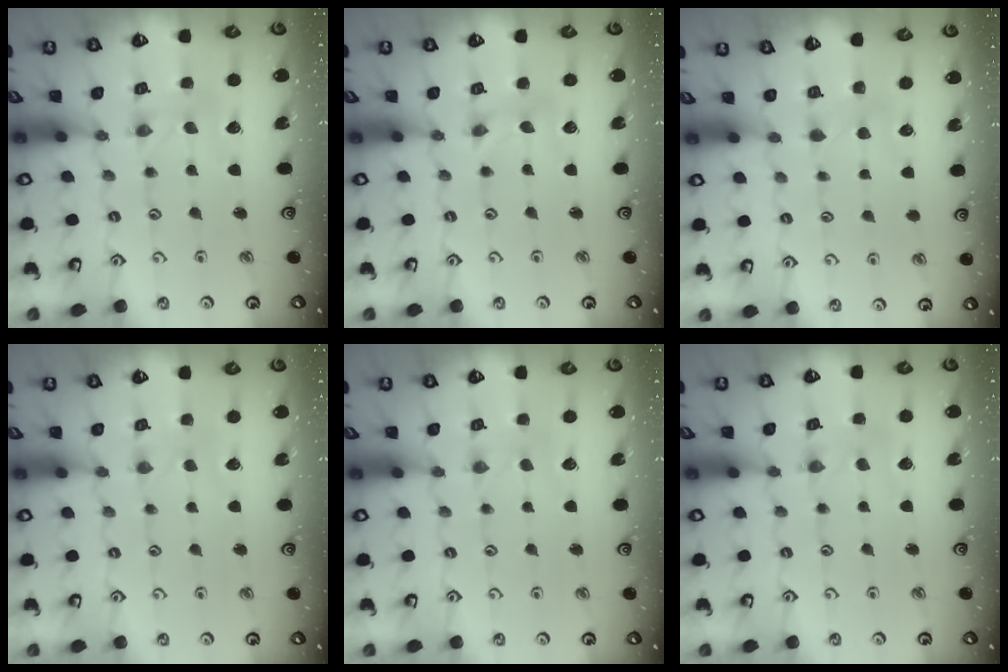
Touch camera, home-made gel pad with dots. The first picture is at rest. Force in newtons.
{"total": 0.0}
{"total": 3.3, "press": 3.2, "slide": 0.4}
{"total": 1.1, "press": 1.0, "slide": 0.2}
{"total": 0.0}
{"total": 1.0, "press": 1.0, "slide": 0.2}